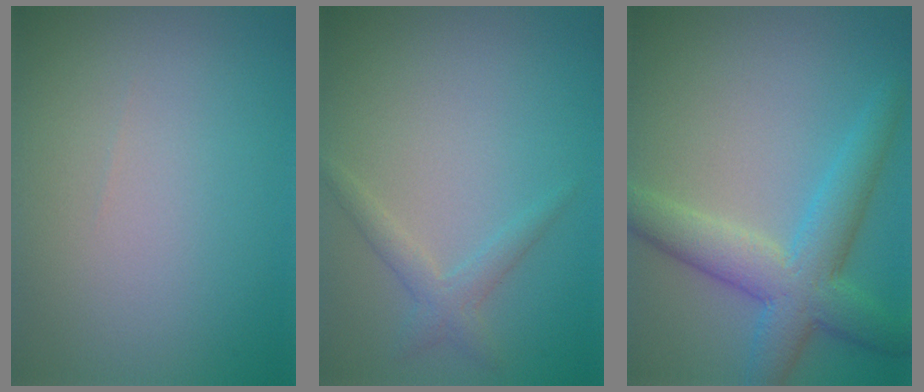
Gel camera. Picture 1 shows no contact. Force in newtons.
{"total": 1.8, "press": 1.8, "slide": 0.1}
{"total": 6.1, "press": 6.1, "slide": 0.2}